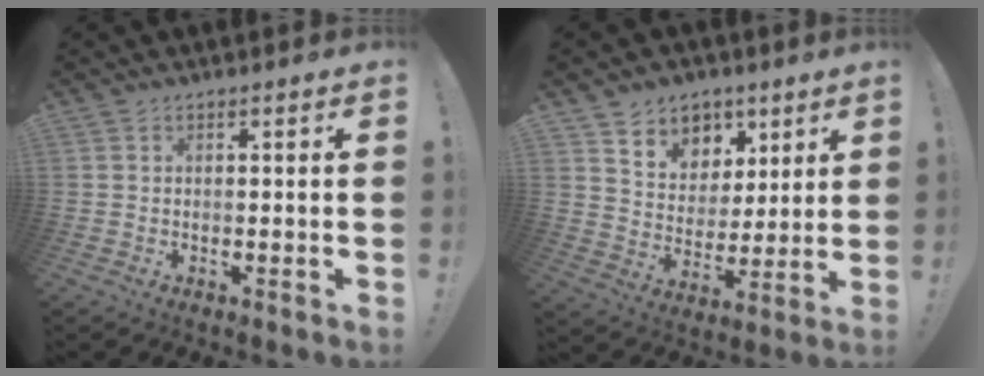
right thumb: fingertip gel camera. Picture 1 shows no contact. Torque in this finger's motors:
{"motor_torque": [-0.54, 1.09, 0.90, 0.82, 0.01]}